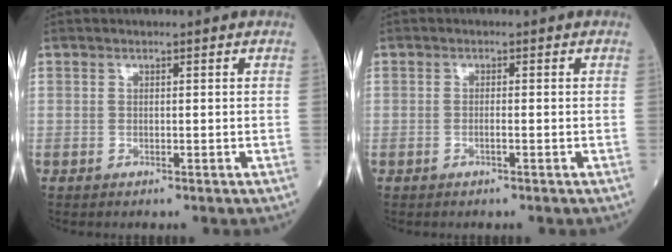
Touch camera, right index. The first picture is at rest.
{"total": 0.8, "force": [-0.4, -0.1, 0.7], "torque": [-0.015, 0.001, -0.007]}